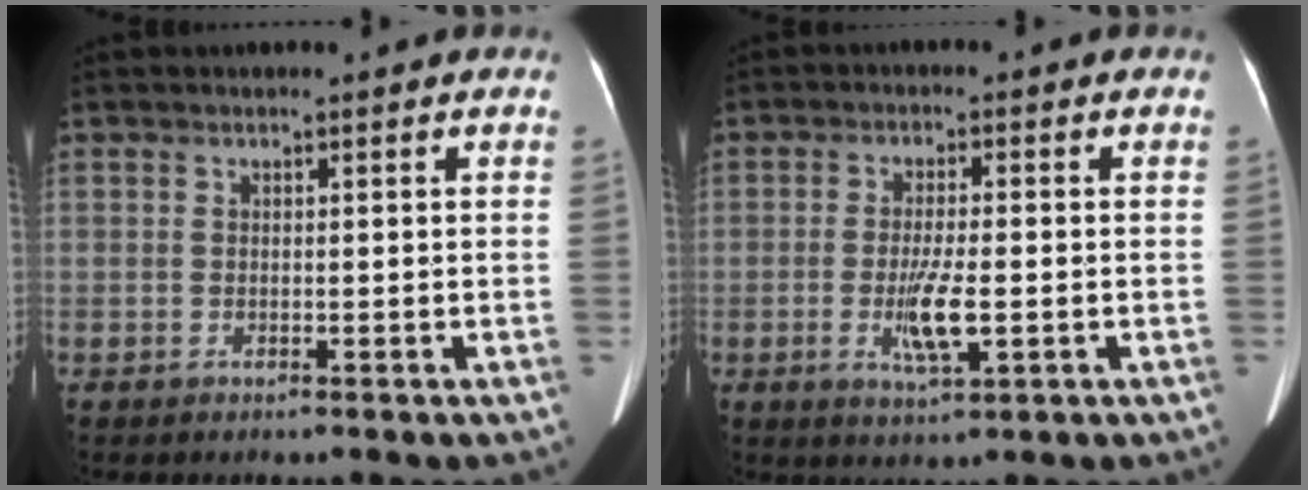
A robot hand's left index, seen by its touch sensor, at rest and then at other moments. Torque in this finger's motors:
{"motor_torque": [0.93, 0.26, 0.42, 0.06]}